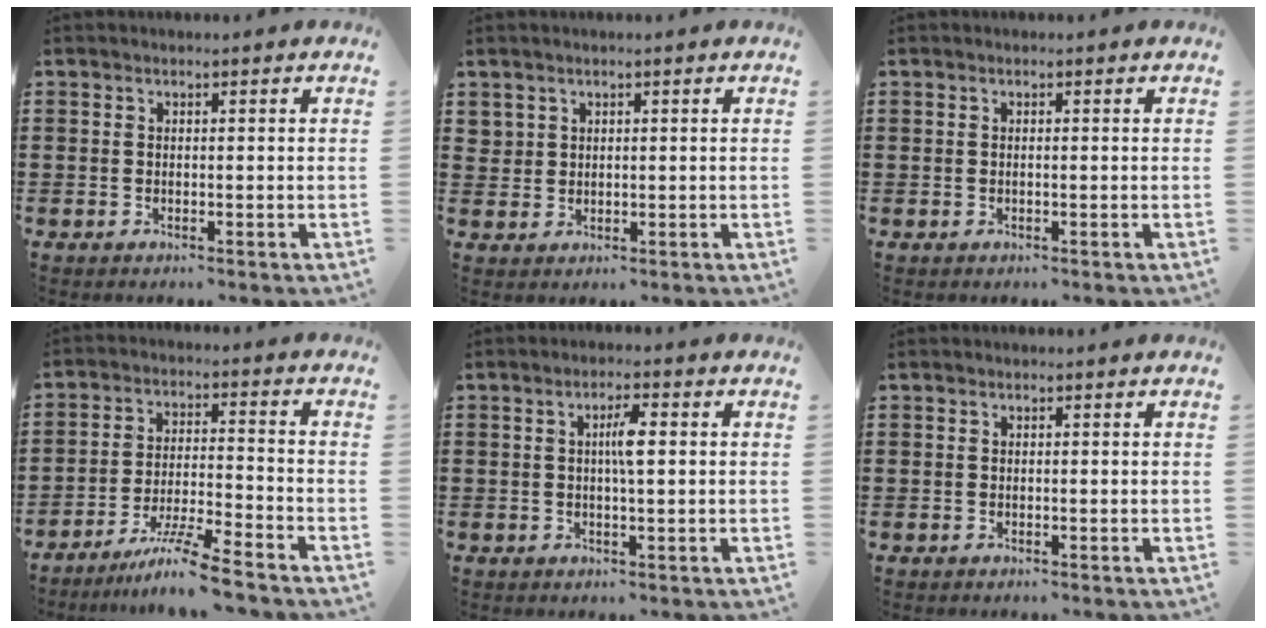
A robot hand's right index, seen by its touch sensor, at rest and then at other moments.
{"total": 1.8, "force": [1.2, 1.3, 0.2], "torque": [-0.008, 0.006, 0.023]}
{"total": 0.0}
{"total": 8.1, "force": [-6.7, -0.3, 4.5], "torque": [-0.091, -0.011, -0.129]}
{"total": 3.4, "force": [0.4, 0.6, 3.3], "torque": [-0.063, 0.001, 0.004]}
{"total": 0.0}